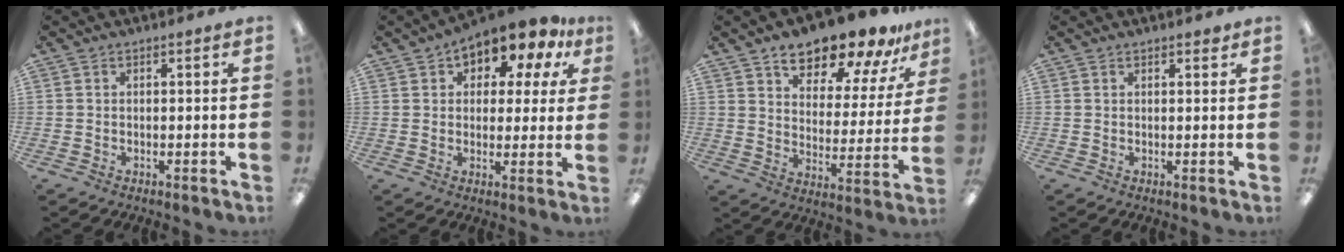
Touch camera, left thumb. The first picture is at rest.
{"total": 9.9, "force": [7.3, 4.9, 4.5], "torque": [-0.073, -0.053, 0.129]}
{"total": 15.5, "force": [13.0, 5.4, 6.4], "torque": [-0.096, -0.093, 0.225]}
{"total": 1.0, "force": [1.0, 0.3, 0.2], "torque": [0.012, -0.009, 0.015]}